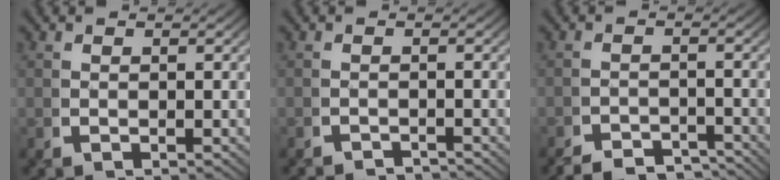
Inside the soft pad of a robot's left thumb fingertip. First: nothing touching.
{"total": 2.8, "force": [-2.8, 0.1, -0.1], "torque": [0.008, -0.007, -0.046]}
{"total": 4.0, "force": [-3.9, 0.6, 0.3], "torque": [0.011, -0.011, -0.069]}